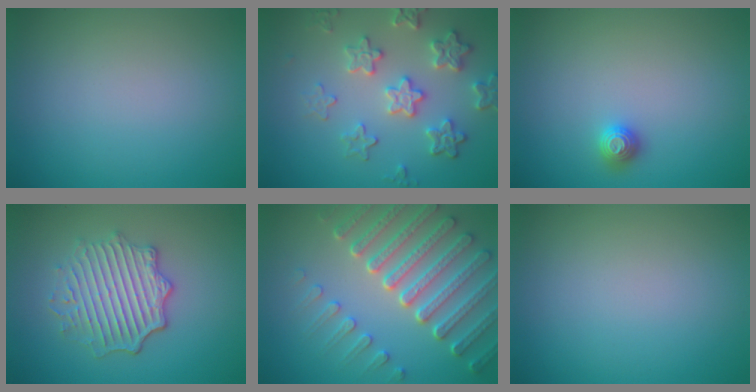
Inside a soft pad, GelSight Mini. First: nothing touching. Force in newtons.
{"total": 4.8, "press": 4.1, "slide": 2.6}
{"total": 1.3, "press": 1.2, "slide": 0.3}
{"total": 4.9, "press": 4.1, "slide": 2.6}
{"total": 7.3, "press": 5.6, "slide": 4.7}
{"total": 0.0}